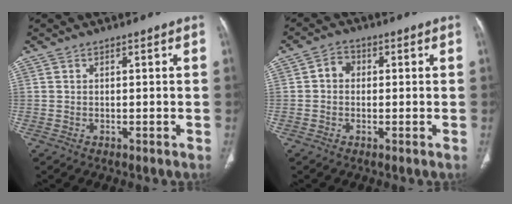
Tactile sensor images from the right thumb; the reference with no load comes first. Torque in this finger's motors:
{"motor_torque": [0.71, 0.68, 0.58, -0.45, -0.01]}